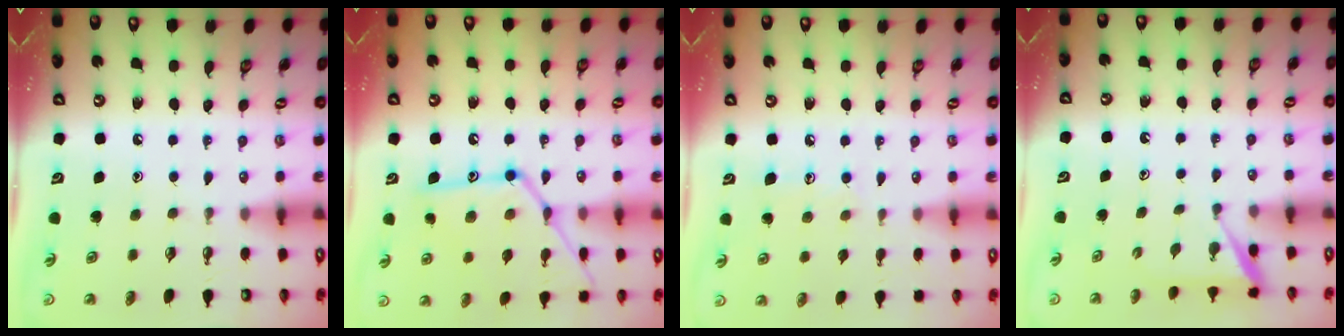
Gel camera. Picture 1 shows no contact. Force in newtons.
{"total": 17.5, "press": 17.4, "slide": 1.2}
{"total": 6.7, "press": 6.7, "slide": 0.1}
{"total": 3.5, "press": 3.4, "slide": 0.4}